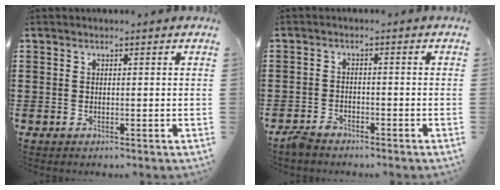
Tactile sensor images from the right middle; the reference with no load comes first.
{"total": 2.2, "force": [-2.0, 0.6, 0.6], "torque": [-0.031, -0.003, -0.044]}